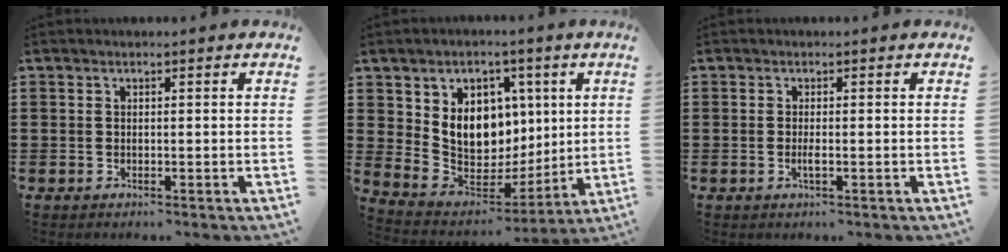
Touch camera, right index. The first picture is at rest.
{"total": 9.9, "force": [3.5, 8.2, 4.4], "torque": [-0.100, -0.027, 0.071]}
{"total": 1.5, "force": [-0.5, 0.2, 1.4], "torque": [-0.033, -0.003, -0.011]}